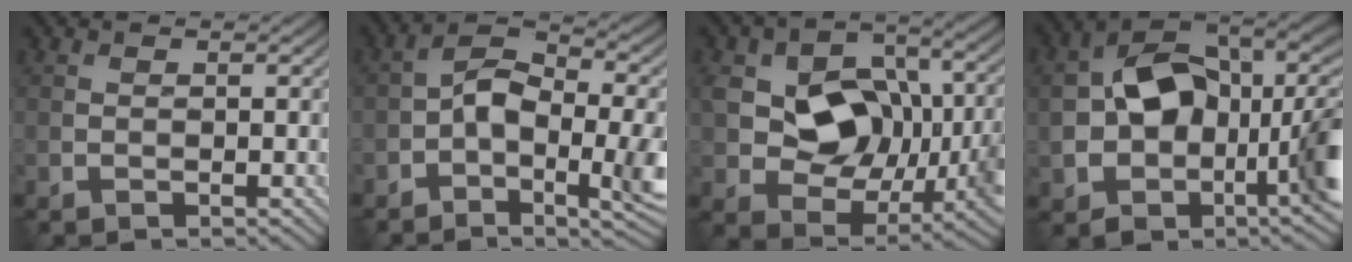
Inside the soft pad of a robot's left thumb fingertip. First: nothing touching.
{"total": 9.4, "force": [-1.8, 4.5, 8.0], "torque": [-0.137, 0.001, -0.038]}
{"total": 13.2, "force": [0.3, 9.3, 9.4], "torque": [-0.164, -0.012, 0.014]}
{"total": 14.6, "force": [-0.2, 9.4, 11.2], "torque": [-0.198, 0.000, -0.009]}